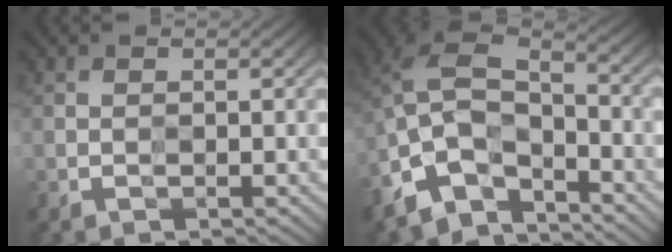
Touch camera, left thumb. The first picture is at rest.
{"total": 13.1, "force": [-7.7, 6.9, 8.0], "torque": [-0.181, -0.010, -0.146]}